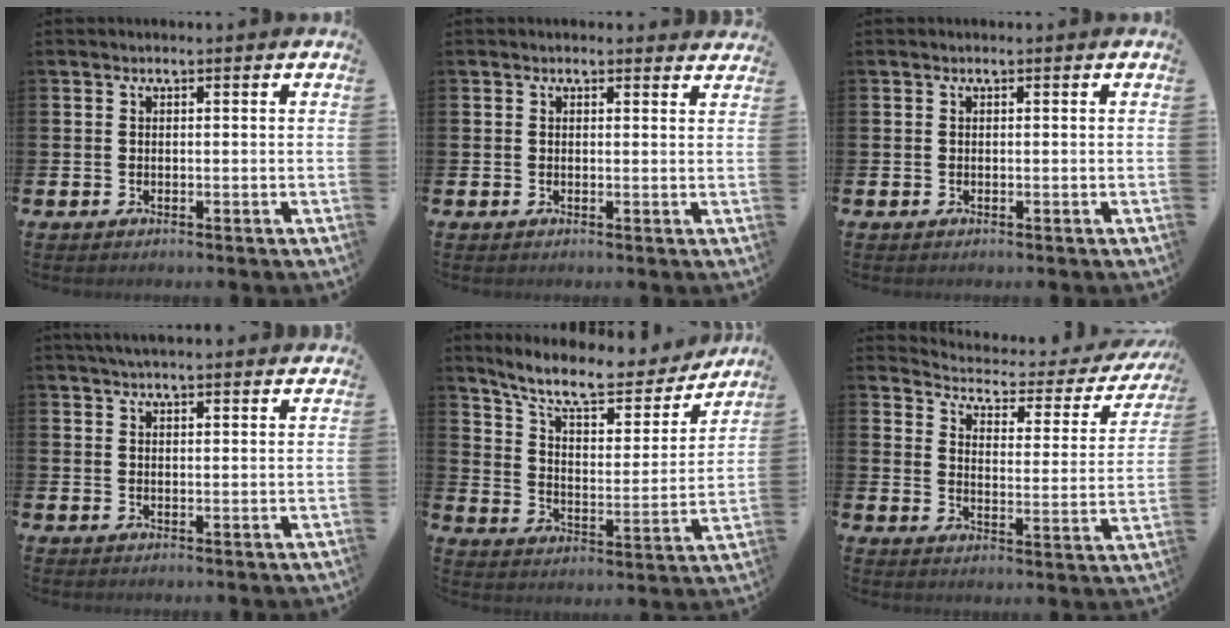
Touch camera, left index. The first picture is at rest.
{"total": 1.0, "force": [0.9, 0.2, 0.0], "torque": [0.010, -0.001, 0.015]}
{"total": 0.0}
{"total": 3.2, "force": [3.0, 0.2, 0.8], "torque": [-0.018, -0.008, 0.055]}
{"total": 10.4, "force": [9.0, 2.7, 4.5], "torque": [-0.110, -0.056, 0.152]}
{"total": 3.7, "force": [3.2, 1.7, 1.1], "torque": [-0.047, -0.030, 0.043]}